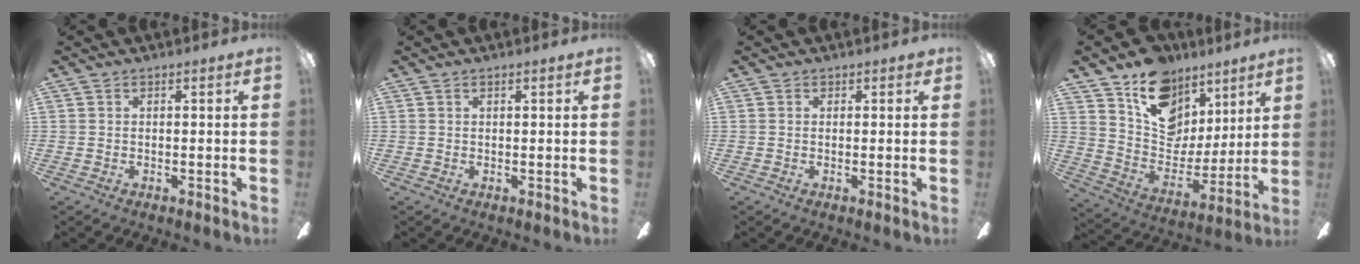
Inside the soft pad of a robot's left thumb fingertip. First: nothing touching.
{"total": 1.3, "force": [0.6, 0.2, 1.1], "torque": [-0.024, 0.000, 0.011]}
{"total": 0.9, "force": [0.6, 0.5, 0.4], "torque": [-0.002, 0.000, 0.008]}
{"total": 17.0, "force": [10.0, 11.7, 7.3], "torque": [-0.118, -0.055, 0.187]}